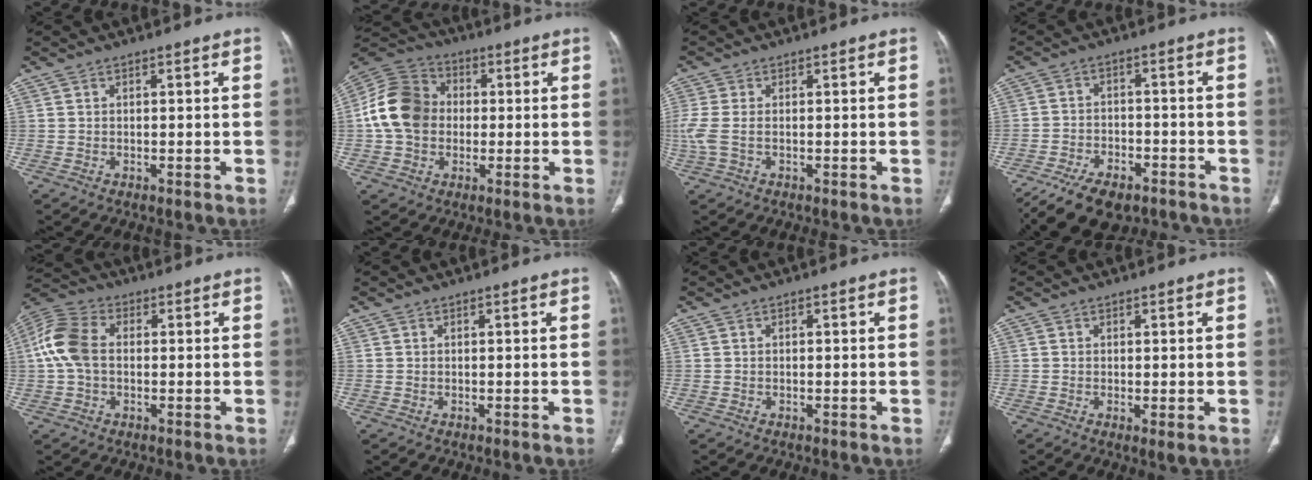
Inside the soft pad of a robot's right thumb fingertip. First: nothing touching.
{"total": 13.9, "force": [0.1, 11.2, 8.3], "torque": [-0.146, 0.030, -0.007]}
{"total": 4.7, "force": [-0.5, 2.7, 3.8], "torque": [-0.123, 0.002, -0.006]}
{"total": 14.0, "force": [-10.1, 6.8, 7.0], "torque": [-0.117, 0.040, -0.159]}
{"total": 10.0, "force": [0.4, 6.8, 7.4], "torque": [-0.165, 0.027, 0.000]}
{"total": 0.0}
{"total": 0.0}
{"total": 1.8, "force": [-0.2, 0.4, 1.7], "torque": [-0.035, -0.010, -0.003]}